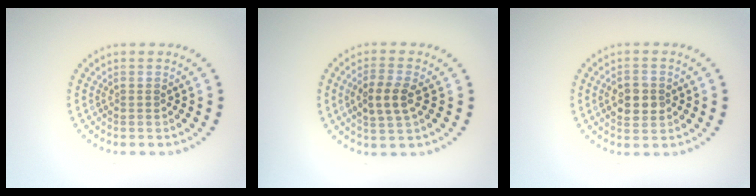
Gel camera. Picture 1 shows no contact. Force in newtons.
{"total": 3.0, "press": 2.9, "slide": 0.8}
{"total": 3.4, "press": 3.4, "slide": 0.2}